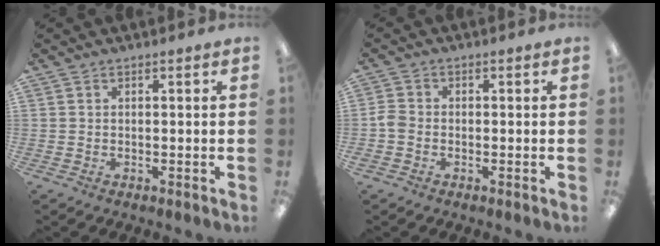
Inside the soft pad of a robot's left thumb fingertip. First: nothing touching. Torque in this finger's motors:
{"motor_torque": [0.09, 0.47, 0.09, -0.16, 0.01]}